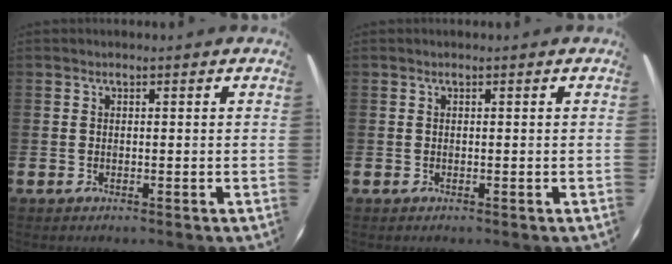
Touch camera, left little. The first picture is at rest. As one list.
[{"total": 0.0}]